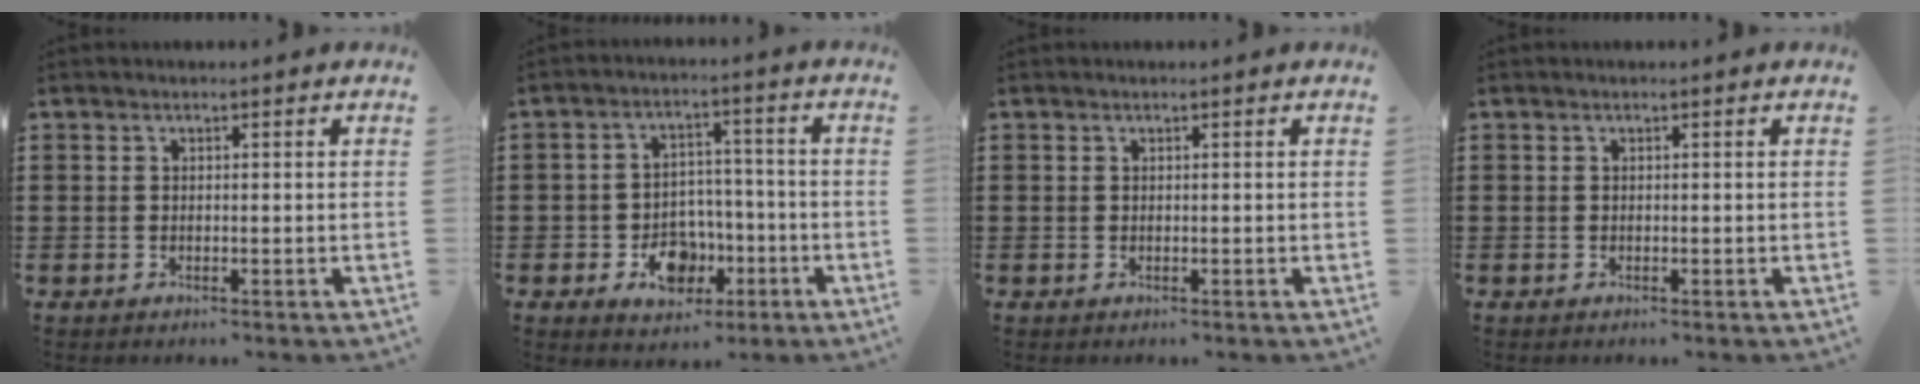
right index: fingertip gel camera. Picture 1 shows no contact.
{"total": 7.0, "force": [-3.0, 5.3, 3.5], "torque": [-0.045, 0.018, -0.052]}
{"total": 0.0}
{"total": 0.0}